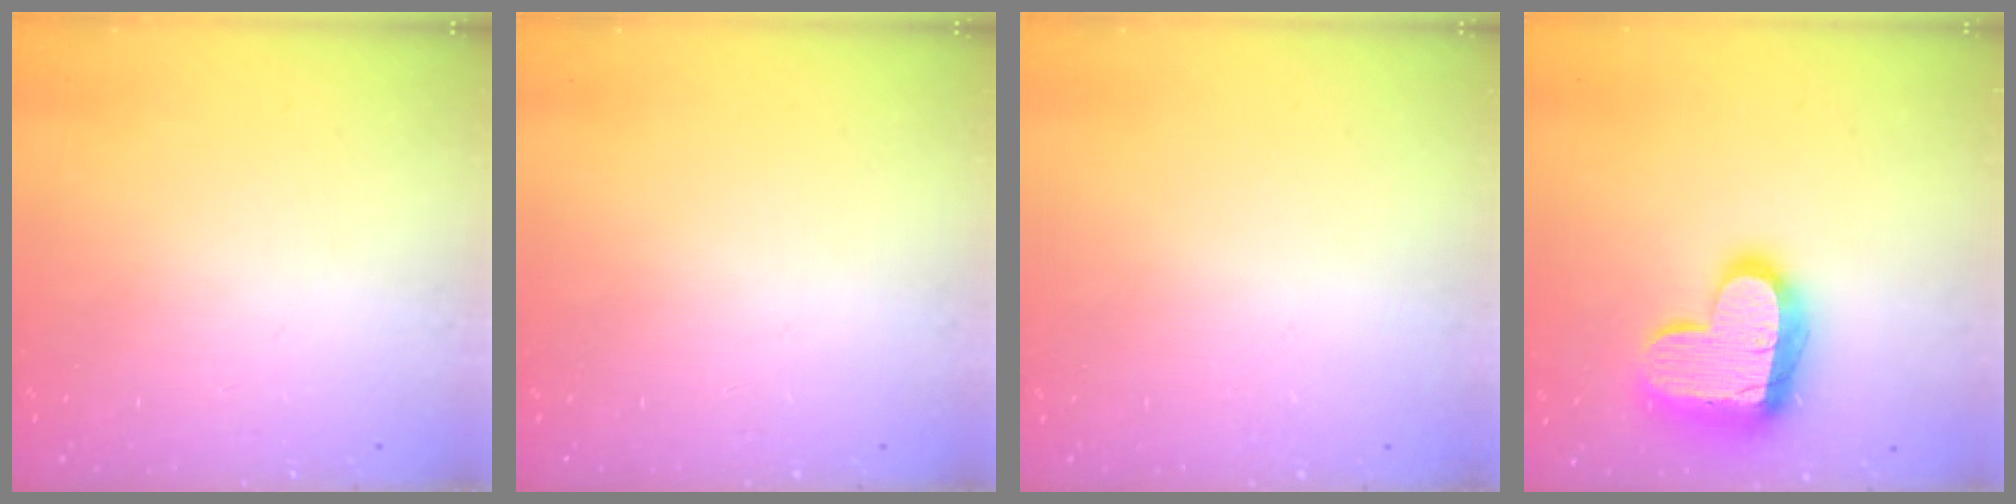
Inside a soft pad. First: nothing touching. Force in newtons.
{"total": 0.0}
{"total": 0.6, "press": 0.6, "slide": 0.2}
{"total": 17.7, "press": 17.7, "slide": 1.3}